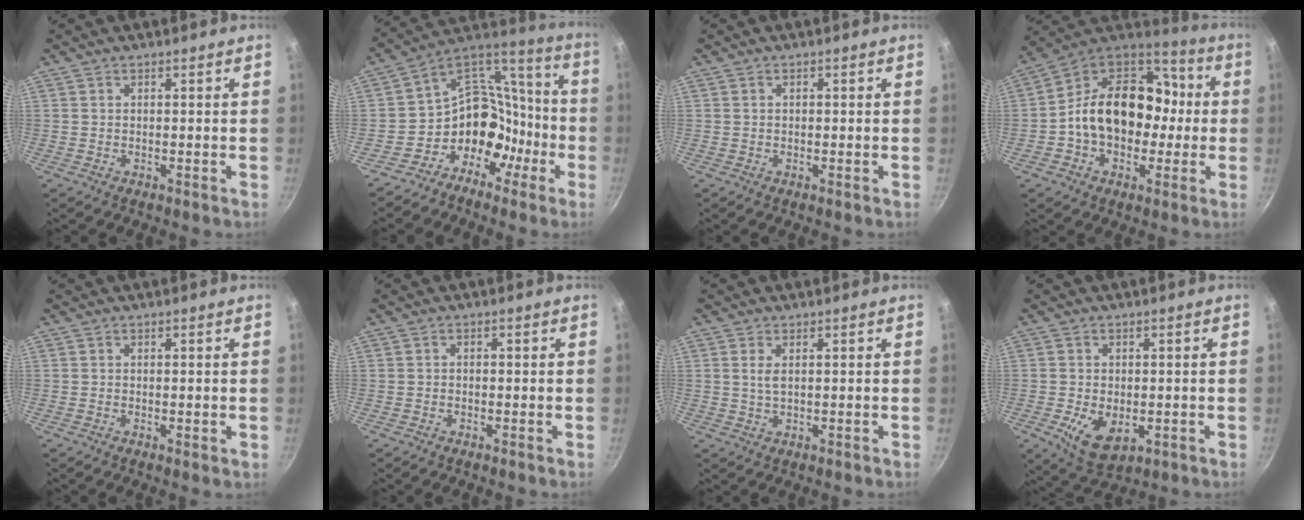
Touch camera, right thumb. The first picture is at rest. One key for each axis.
{"total": 15.4, "fx": -6.7, "fy": 12.0, "fz": 6.8, "tx": -0.043, "ty": 0.098, "tz": -0.126}
{"total": 0.7, "fx": 0.1, "fy": 0.6, "fz": 0.4, "tx": -0.004, "ty": 0.005, "tz": 0.001}
{"total": 20.4, "fx": -1.1, "fy": 15.3, "fz": 13.4, "tx": -0.184, "ty": 0.057, "tz": -0.031}
{"total": 1.0, "fx": -0.1, "fy": 0.3, "fz": 0.9, "tx": -0.014, "ty": -0.001, "tz": -0.002}
{"total": 0.6, "fx": -0.3, "fy": 0.4, "fz": 0.3, "tx": -0.007, "ty": 0.004, "tz": -0.006}
{"total": 2.3, "fx": 0.6, "fy": 1.0, "fz": 1.9, "tx": -0.038, "ty": -0.003, "tz": 0.013}
{"total": 8.1, "fx": -1.8, "fy": 5.0, "fz": 6.1, "tx": -0.096, "ty": -0.015, "tz": -0.017}